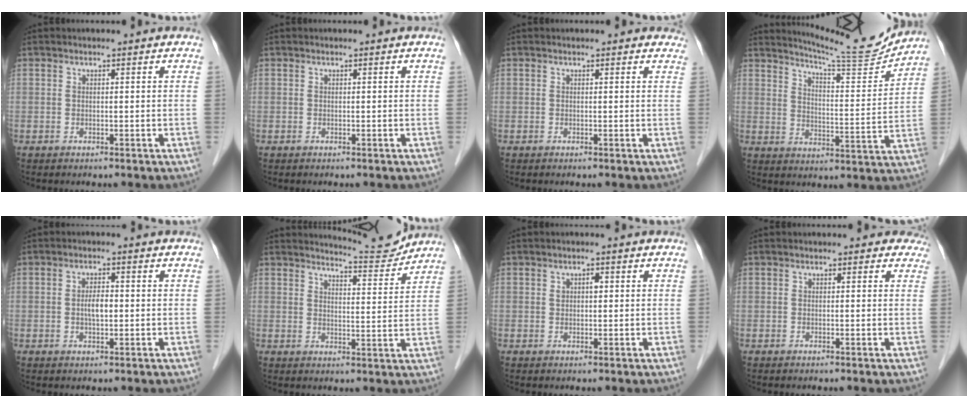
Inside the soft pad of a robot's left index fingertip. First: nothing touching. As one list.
[{"total": 0.0}, {"total": 2.2, "force": [2.0, 0.9, 0.5], "torque": [-0.002, 0.007, 0.007]}, {"total": 12.4, "force": [12.2, -0.7, 2.4], "torque": [-0.043, -0.036, 0.172]}, {"total": 2.8, "force": [-0.2, 1.0, 2.6], "torque": [-0.048, 0.003, -0.003]}, {"total": 6.0, "force": [5.9, -0.6, -0.4], "torque": [-0.010, -0.018, 0.084]}, {"total": 1.5, "force": [0.3, 0.8, 1.1], "torque": [-0.019, 0.006, 0.006]}, {"total": 1.6, "force": [1.2, 1.0, 0.1], "torque": [0.011, -0.004, -0.007]}]